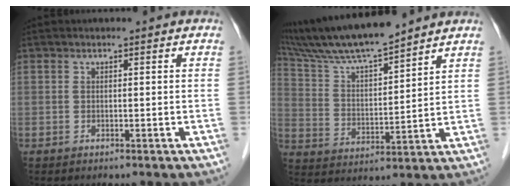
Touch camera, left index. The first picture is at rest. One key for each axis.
{"total": 13.0, "fx": 11.6, "fy": 0.3, "fz": 5.7, "tx": -0.115, "ty": 0.015, "tz": 0.220}